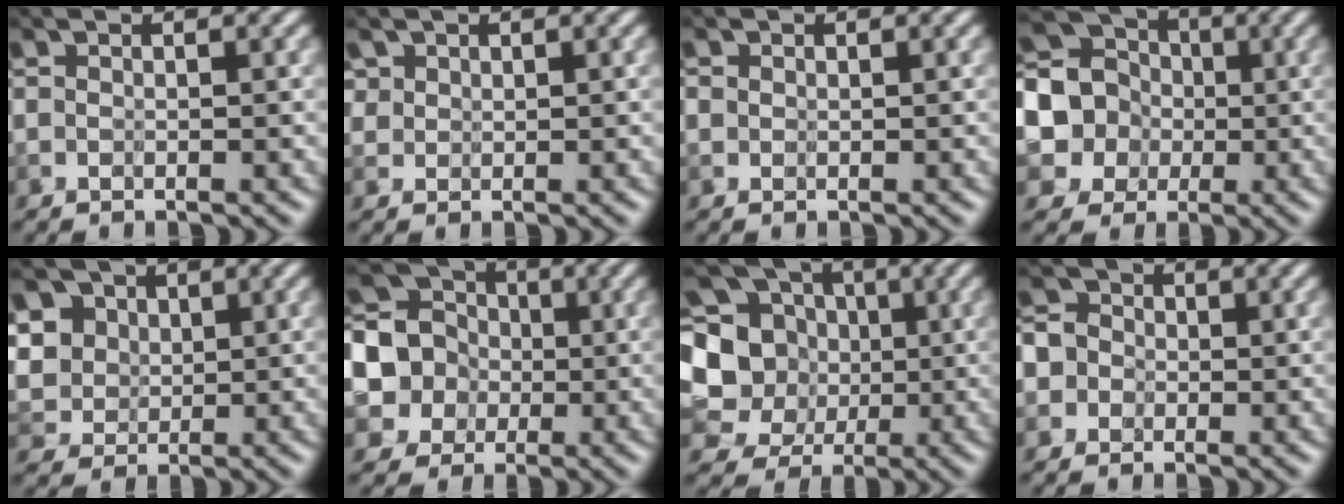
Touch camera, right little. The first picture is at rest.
{"total": 3.8, "force": [2.5, 2.3, 1.8], "torque": [-0.053, 0.022, 0.019]}
{"total": 1.2, "force": [0.6, 1.0, 0.2], "torque": [-0.011, 0.006, -0.009]}
{"total": 10.0, "force": [0.7, 9.2, 4.0], "torque": [-0.138, 0.006, -0.020]}
{"total": 7.1, "force": [4.3, 4.9, 2.8], "torque": [-0.073, 0.017, 0.057]}
{"total": 8.8, "force": [0.5, 8.0, 3.6], "torque": [-0.125, 0.002, -0.018]}
{"total": 8.9, "force": [2.5, 7.5, 3.9], "torque": [-0.125, 0.013, 0.027]}
{"total": 3.1, "force": [-0.7, 3.0, 0.1], "torque": [-0.021, 0.014, -0.040]}